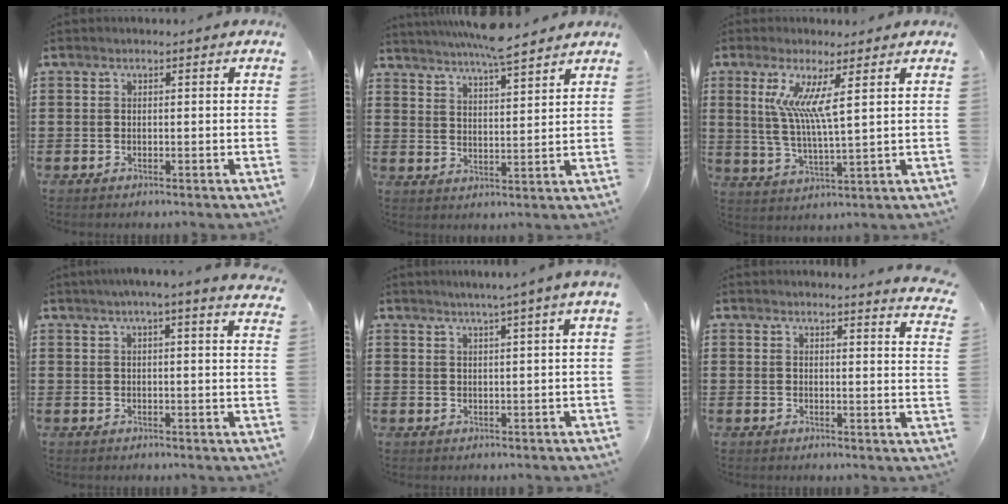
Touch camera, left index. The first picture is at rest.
{"total": 5.4, "force": [5.1, -0.5, 1.7], "torque": [-0.050, -0.026, 0.089]}
{"total": 7.4, "force": [3.2, 0.3, 6.6], "torque": [-0.140, -0.006, 0.054]}
{"total": 3.0, "force": [2.4, -0.5, 1.7], "torque": [-0.039, -0.003, 0.043]}
{"total": 2.1, "force": [1.3, -0.7, 1.4], "torque": [-0.026, -0.006, 0.022]}
{"total": 3.0, "force": [2.9, -0.6, 0.6], "torque": [-0.014, -0.018, 0.051]}